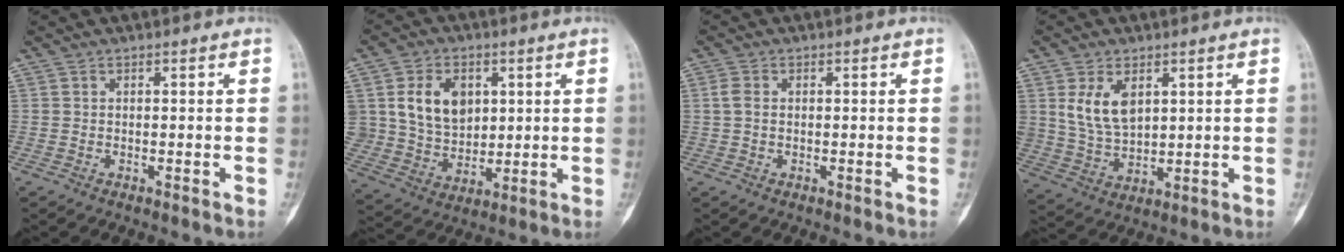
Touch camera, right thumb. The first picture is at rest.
{"total": 13.0, "force": [3.6, 9.7, 7.7], "torque": [-0.102, -0.015, 0.078]}
{"total": 2.3, "force": [0.1, 1.6, 1.6], "torque": [-0.035, 0.003, -0.001]}
{"total": 8.8, "force": [3.2, 5.5, 6.1], "torque": [-0.099, -0.014, 0.075]}